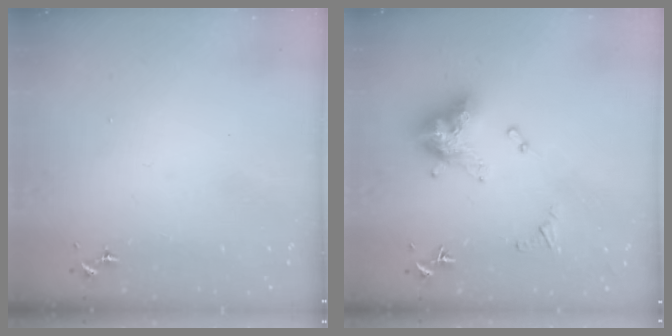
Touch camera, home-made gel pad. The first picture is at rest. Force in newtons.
{"total": 13.6, "press": 13.5, "slide": 1.2}